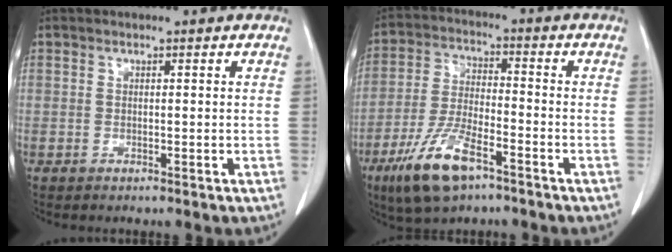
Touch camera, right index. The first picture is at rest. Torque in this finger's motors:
{"motor_torque": [1.25, -0.89, 0.23, 0.18]}